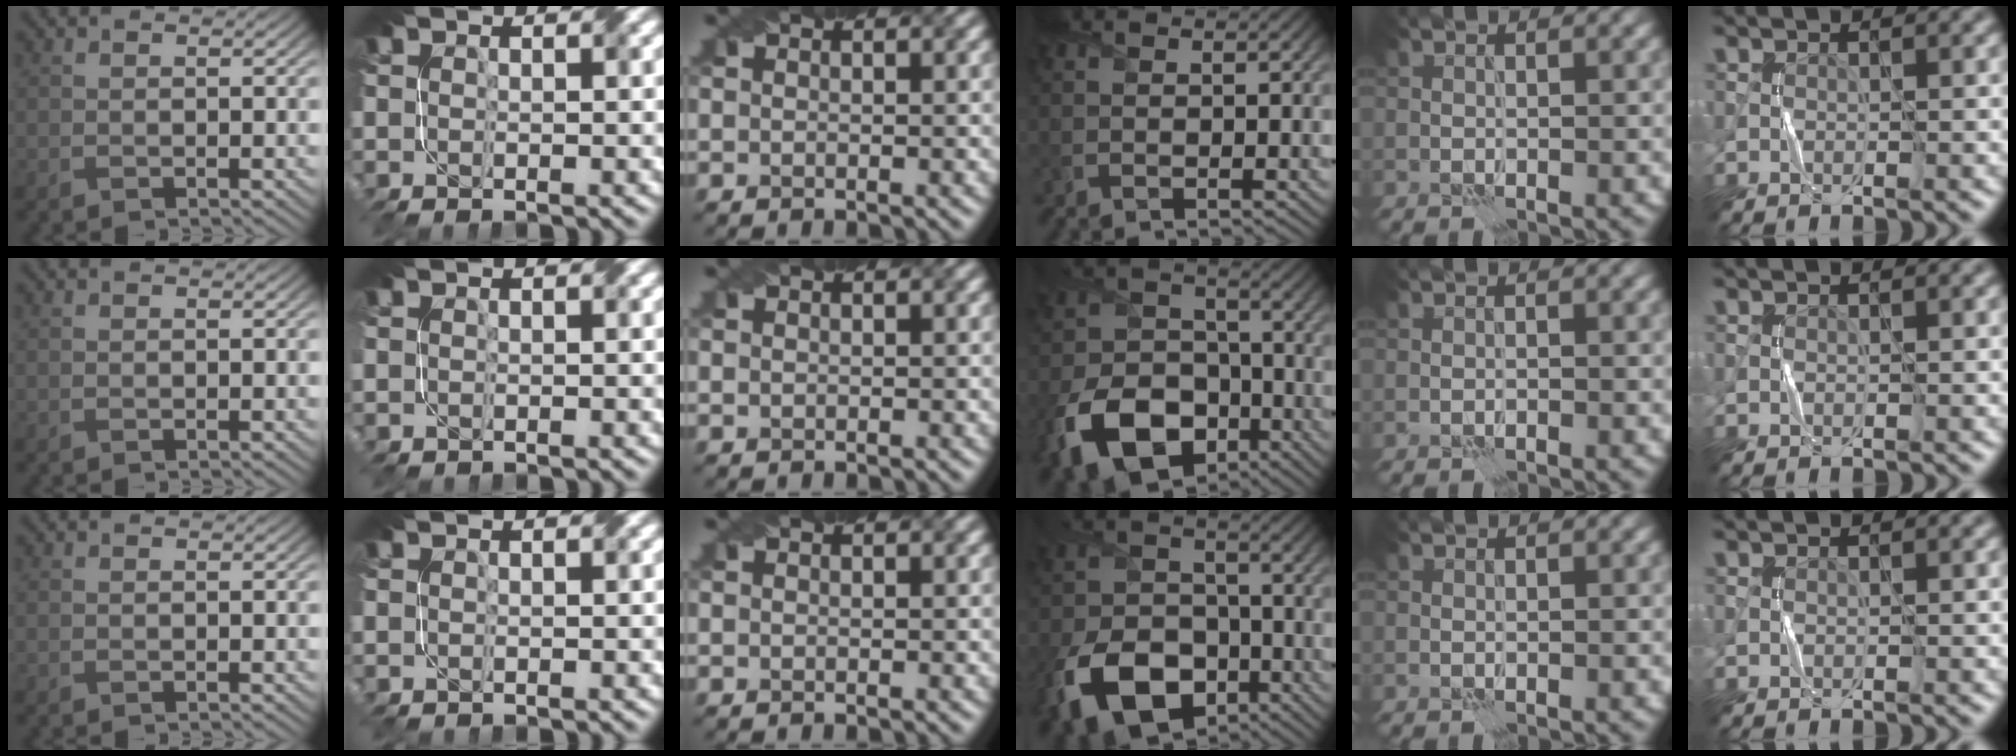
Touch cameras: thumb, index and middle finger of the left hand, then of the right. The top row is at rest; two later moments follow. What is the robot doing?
{"motion": "fold", "object": "napkin"}